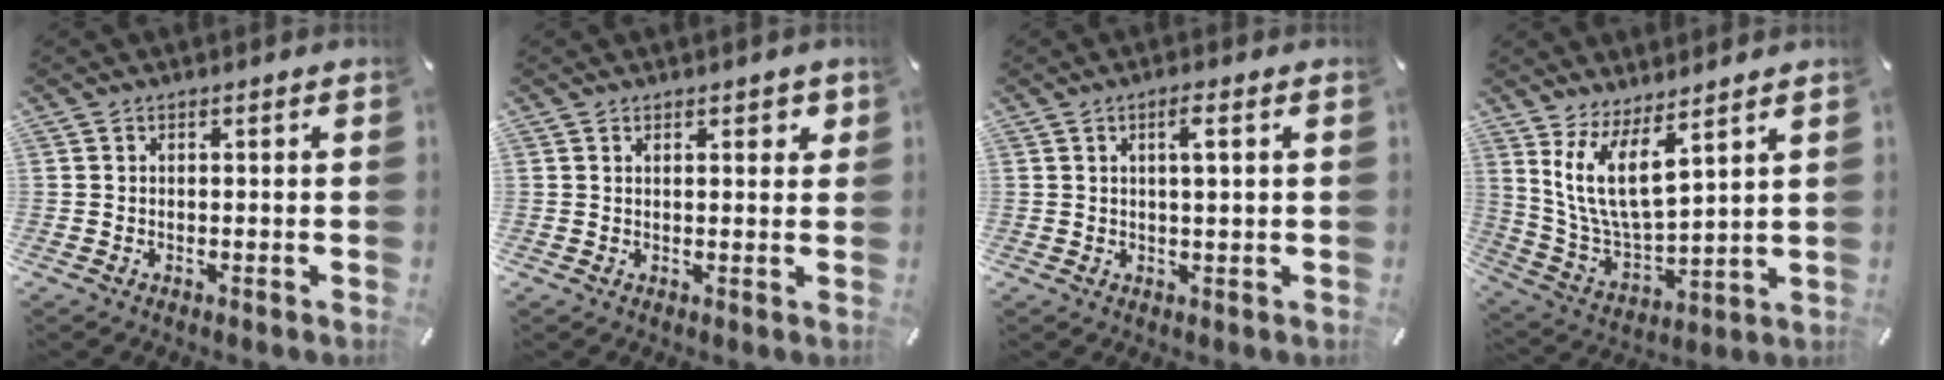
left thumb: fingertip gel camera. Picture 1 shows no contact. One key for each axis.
{"total": 2.1, "fx": 1.3, "fy": 0.9, "fz": 1.3, "tx": -0.010, "ty": -0.004, "tz": 0.019}
{"total": 3.3, "fx": 1.1, "fy": 0.4, "fz": 3.1, "tx": -0.065, "ty": 0.002, "tz": 0.017}
{"total": 12.5, "fx": 7.2, "fy": 4.8, "fz": 9.0, "tx": -0.210, "ty": -0.039, "tz": 0.132}